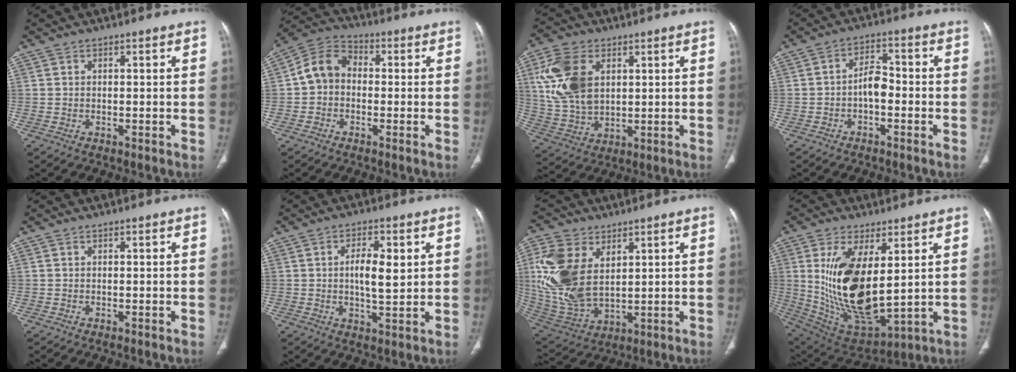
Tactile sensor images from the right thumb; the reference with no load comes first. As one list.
[{"total": 8.1, "force": [-0.4, 6.6, 4.7], "torque": [-0.070, 0.029, -0.024]}, {"total": 14.2, "force": [4.0, 9.2, 10.0], "torque": [-0.199, -0.007, 0.087]}, {"total": 4.8, "force": [-1.4, 2.6, 3.7], "torque": [-0.050, 0.028, -0.030]}, {"total": 0.0}, {"total": 7.1, "force": [1.3, 2.7, 6.4], "torque": [-0.101, -0.009, 0.024]}, {"total": 17.0, "force": [4.8, 10.6, 12.4], "torque": [-0.265, -0.020, 0.107]}, {"total": 20.2, "force": [3.5, 9.1, 17.7], "torque": [-0.331, -0.034, 0.091]}]